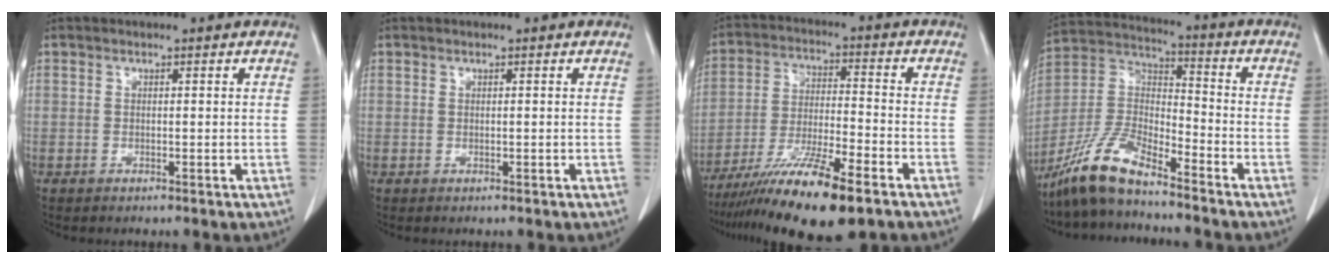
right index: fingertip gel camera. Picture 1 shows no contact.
{"total": 0.0}
{"total": 14.0, "force": [-9.6, 1.2, 10.2], "torque": [-0.190, -0.036, -0.171]}
{"total": 10.8, "force": [-9.0, 2.0, 5.6], "torque": [-0.122, 0.008, -0.182]}